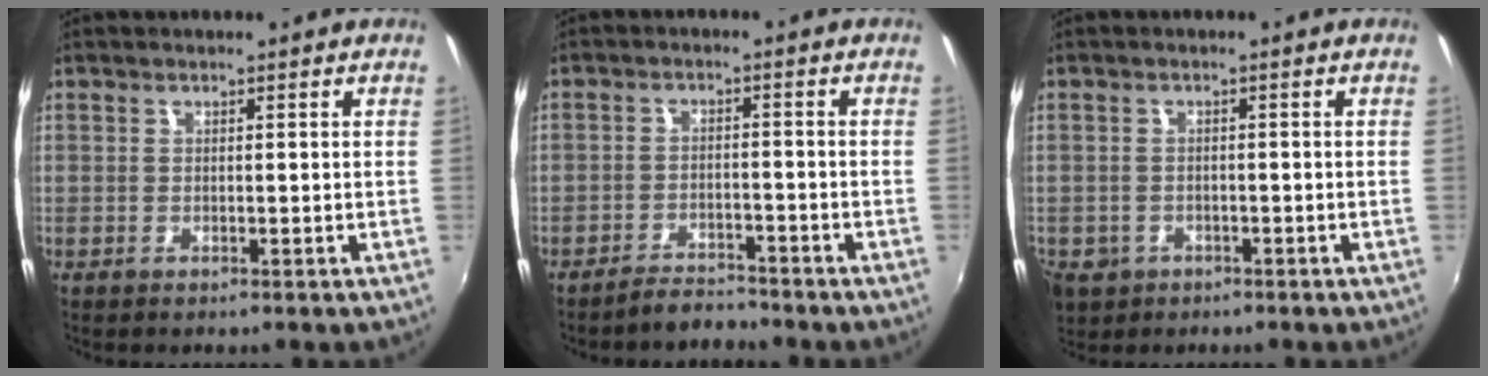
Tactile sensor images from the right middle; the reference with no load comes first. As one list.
[{"total": 4.2, "force": [-4.1, 0.7, 0.7], "torque": [-0.029, 0.004, -0.066]}, {"total": 7.0, "force": [-2.9, 5.8, 2.9], "torque": [-0.080, -0.012, -0.042]}]